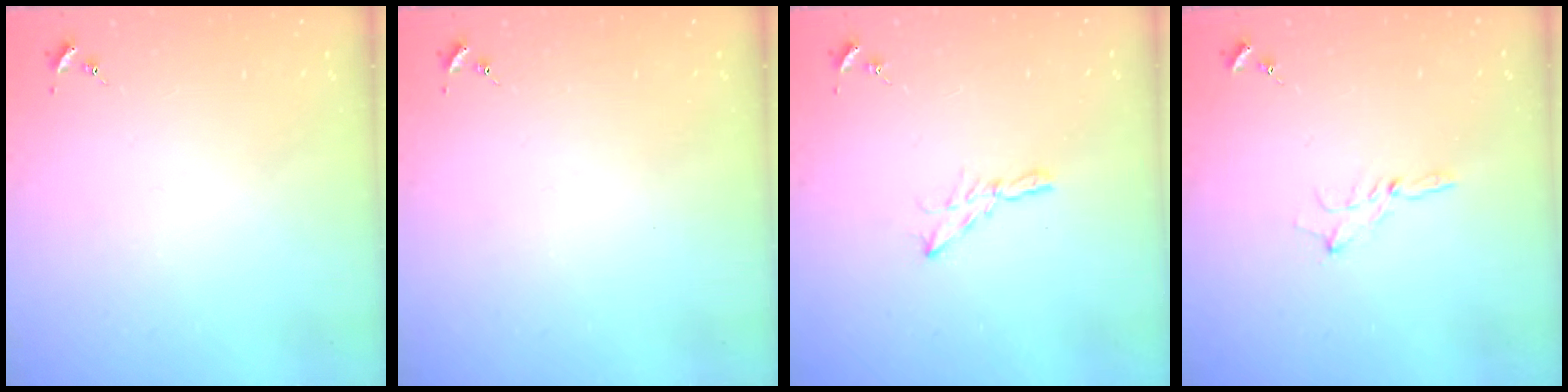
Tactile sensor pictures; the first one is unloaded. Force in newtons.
{"total": 0.0}
{"total": 4.9, "press": 4.9, "slide": 0.3}
{"total": 2.9, "press": 2.9, "slide": 0.3}